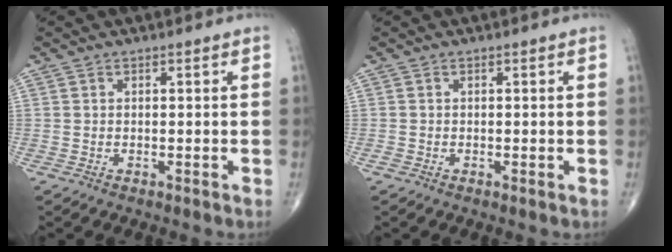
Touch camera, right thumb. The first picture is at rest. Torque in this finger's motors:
{"motor_torque": [0.10, 0.02, -0.10, -0.14, -0.03]}